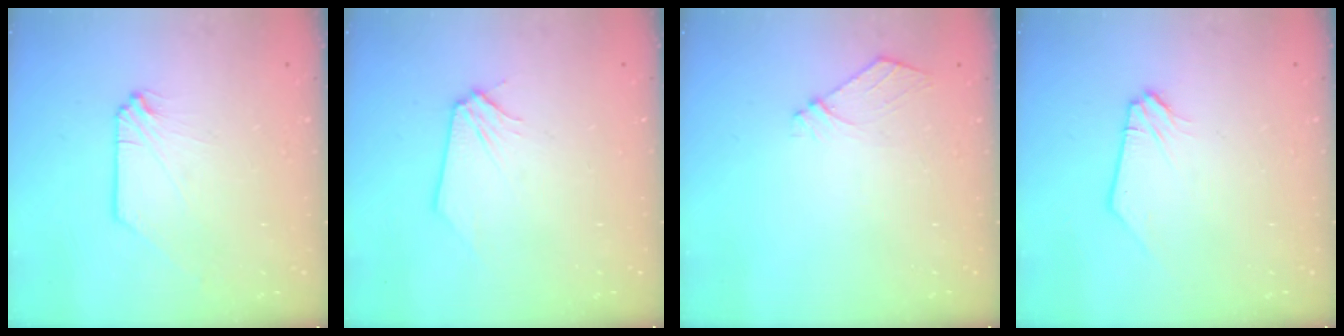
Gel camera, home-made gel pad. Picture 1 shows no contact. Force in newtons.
{"total": 0.0}
{"total": 5.2, "press": 5.1, "slide": 0.7}
{"total": 0.0}